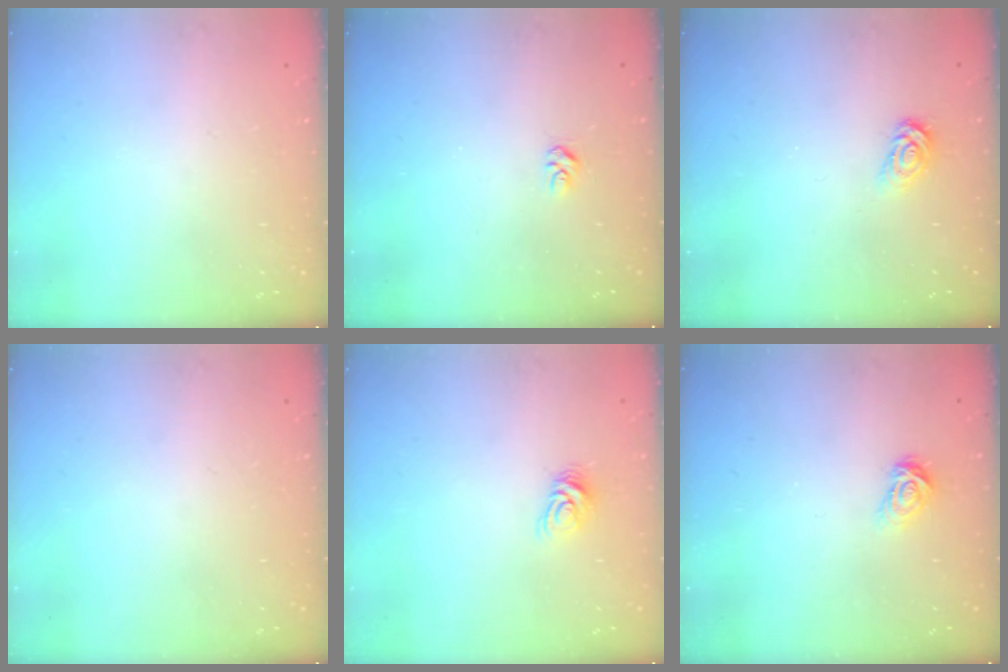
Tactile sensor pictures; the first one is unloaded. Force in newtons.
{"total": 3.9, "press": 3.9, "slide": 0.3}
{"total": 3.0, "press": 2.9, "slide": 0.3}
{"total": 0.0}
{"total": 5.8, "press": 5.8, "slide": 0.3}
{"total": 4.0, "press": 4.0, "slide": 0.4}